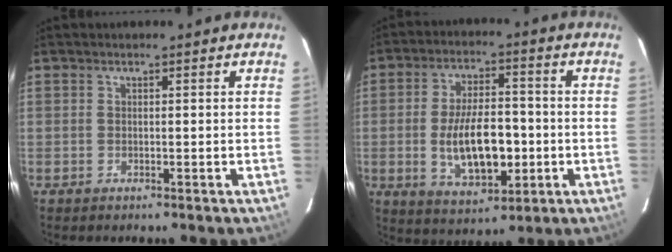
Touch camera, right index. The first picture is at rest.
{"total": 13.4, "force": [-2.4, 6.2, 11.6], "torque": [-0.218, -0.002, -0.027]}